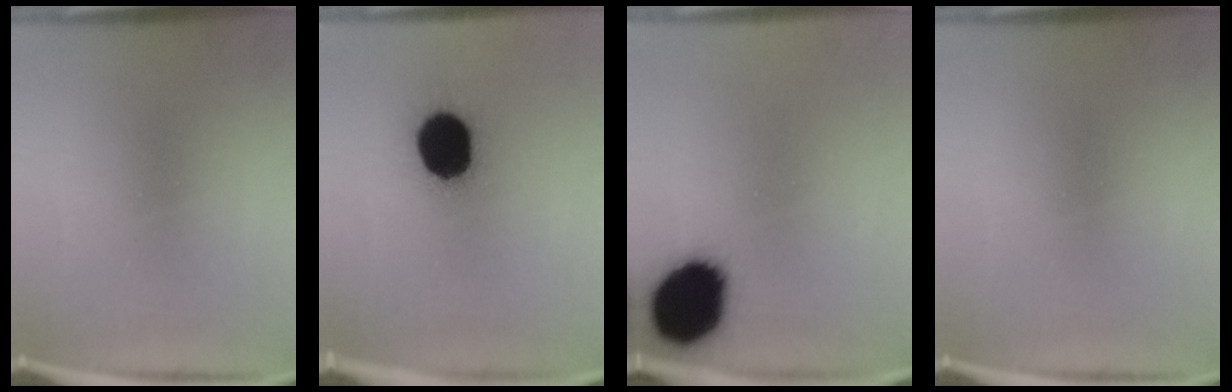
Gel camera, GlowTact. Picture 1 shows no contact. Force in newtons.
{"total": 18.6}
{"total": 18.7}
{"total": 0.0}